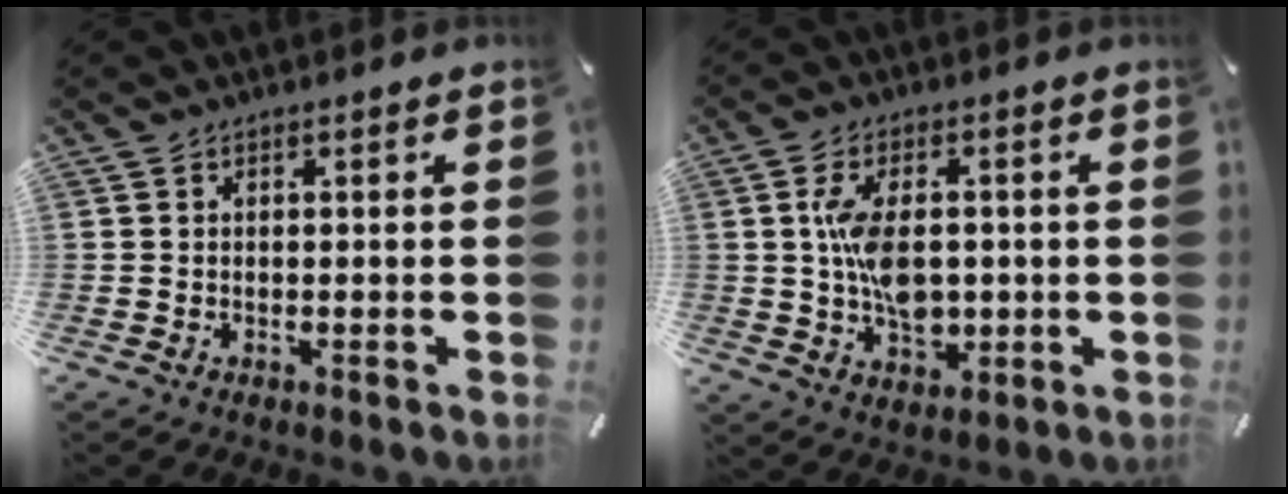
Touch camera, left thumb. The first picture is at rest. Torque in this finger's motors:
{"motor_torque": [1.40, 2.76, 0.99, -0.61, 0.39]}